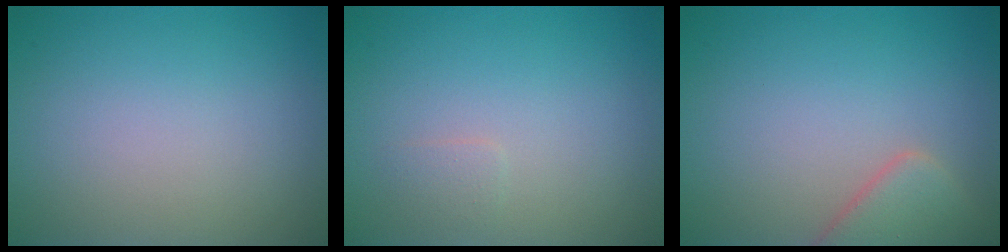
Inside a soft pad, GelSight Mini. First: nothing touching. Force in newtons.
{"total": 0.7, "press": 0.7, "slide": 0.1}
{"total": 3.4, "press": 3.3, "slide": 0.4}